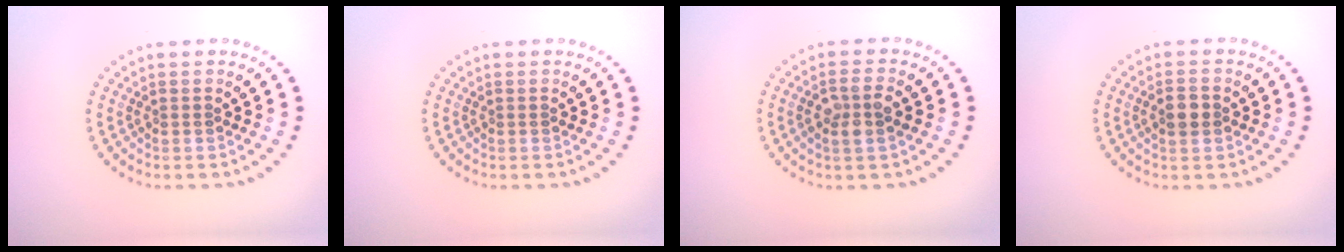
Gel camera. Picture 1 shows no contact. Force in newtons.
{"total": 0.0}
{"total": 2.6, "press": 2.5, "slide": 0.8}
{"total": 2.1, "press": 2.1, "slide": 0.2}